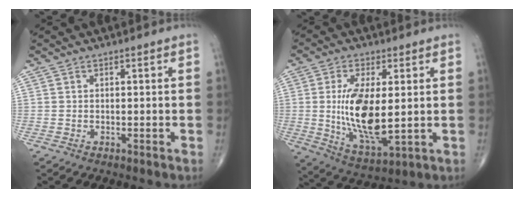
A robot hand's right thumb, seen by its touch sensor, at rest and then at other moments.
{"total": 14.3, "force": [0.6, 5.8, 13.1], "torque": [-0.247, -0.022, 0.022]}